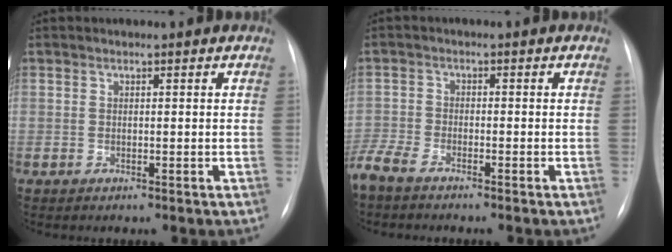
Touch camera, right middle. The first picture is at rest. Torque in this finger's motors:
{"motor_torque": [-0.19, -0.90, 0.77, 0.21]}